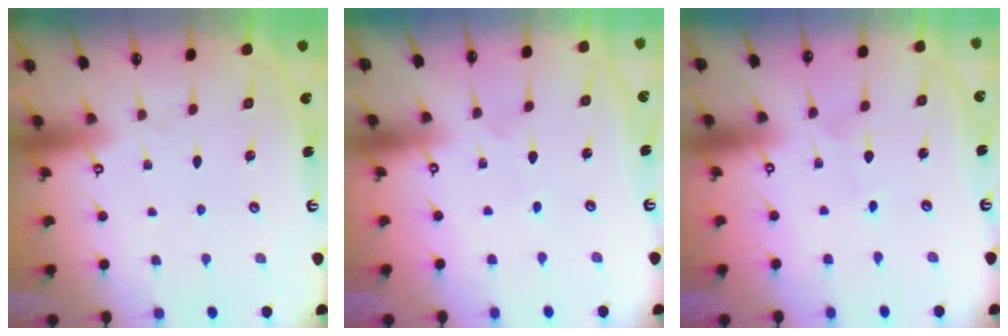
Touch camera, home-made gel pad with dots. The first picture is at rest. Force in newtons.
{"total": 1.2, "press": 1.2, "slide": 0.1}
{"total": 1.5, "press": 1.5, "slide": 0.1}